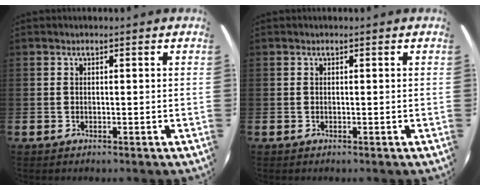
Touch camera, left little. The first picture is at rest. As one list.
[{"total": 0.0}]